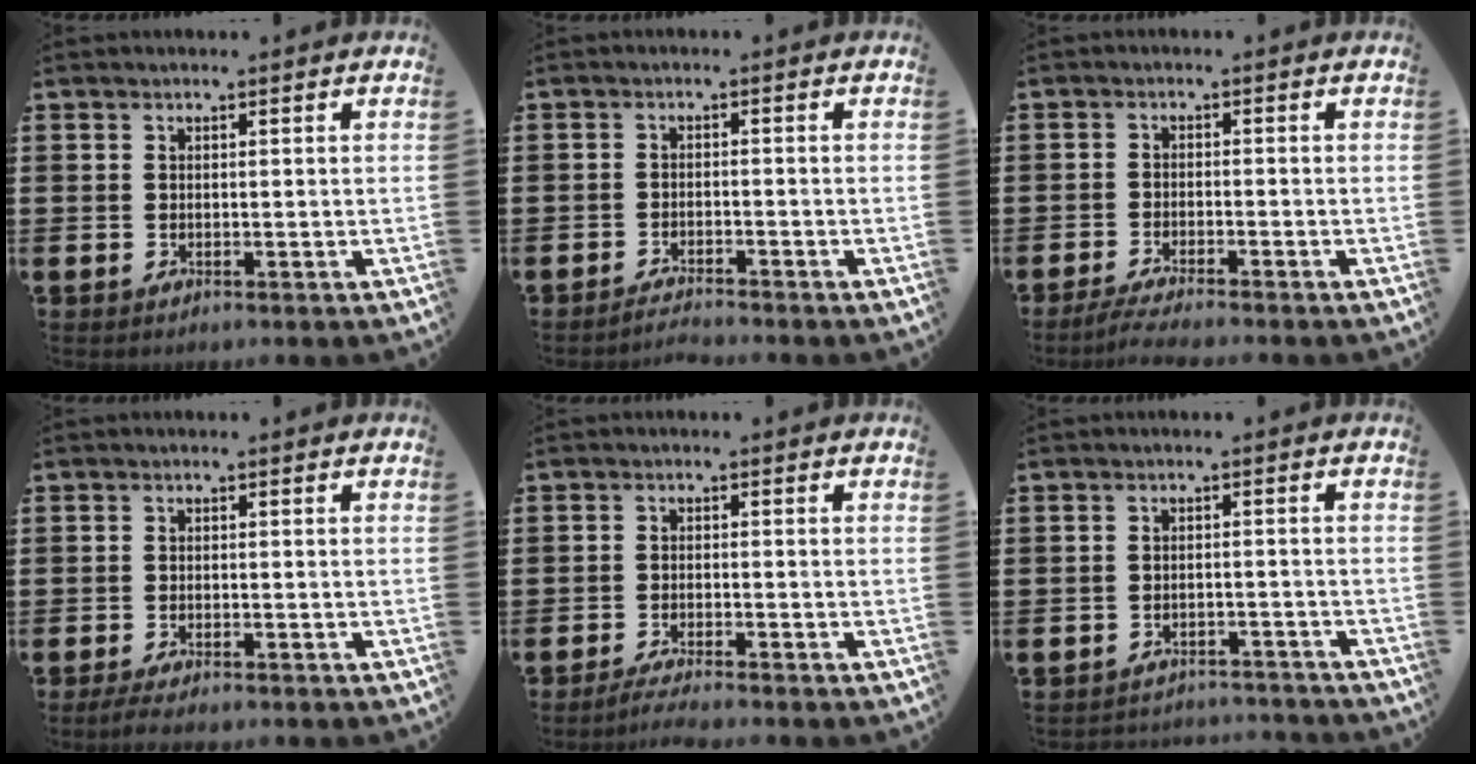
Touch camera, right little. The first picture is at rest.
{"total": 1.6, "force": [-1.6, -0.2, 0.2], "torque": [-0.005, 0.003, -0.032]}
{"total": 2.4, "force": [-2.0, -0.2, 1.2], "torque": [-0.019, -0.002, -0.037]}
{"total": 1.5, "force": [-1.2, 0.1, 0.8], "torque": [-0.016, 0.001, -0.023]}
{"total": 2.0, "force": [-1.7, -0.2, 0.9], "torque": [-0.014, 0.002, -0.033]}
{"total": 2.1, "force": [-2.1, 0.1, -0.2], "torque": [-0.004, 0.003, -0.047]}